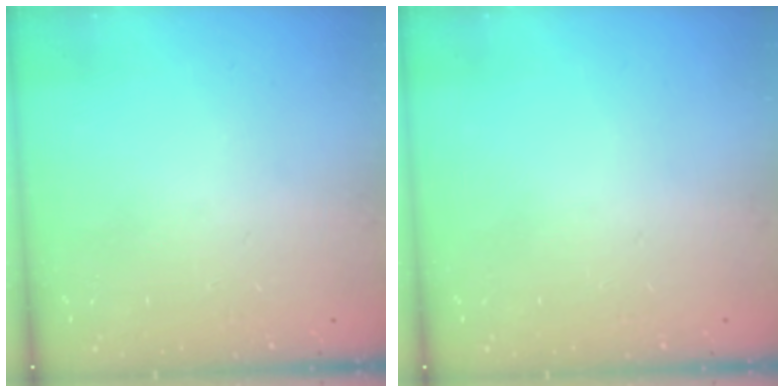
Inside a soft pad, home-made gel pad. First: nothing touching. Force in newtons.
{"total": 0.0}